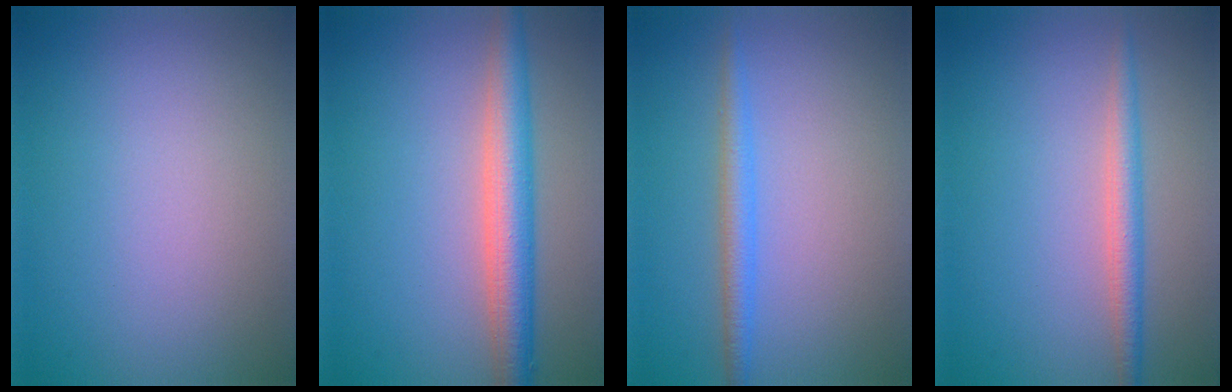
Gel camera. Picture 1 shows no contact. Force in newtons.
{"total": 5.0, "press": 5.0, "slide": 0.1}
{"total": 2.1, "press": 2.1, "slide": 0.2}
{"total": 2.4, "press": 2.4, "slide": 0.1}